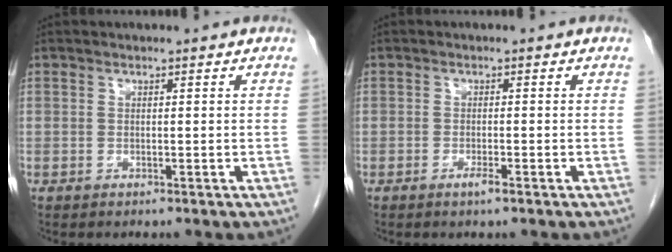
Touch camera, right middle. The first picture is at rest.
{"total": 1.3, "force": [-0.9, 0.1, 1.0], "torque": [-0.019, -0.001, -0.014]}